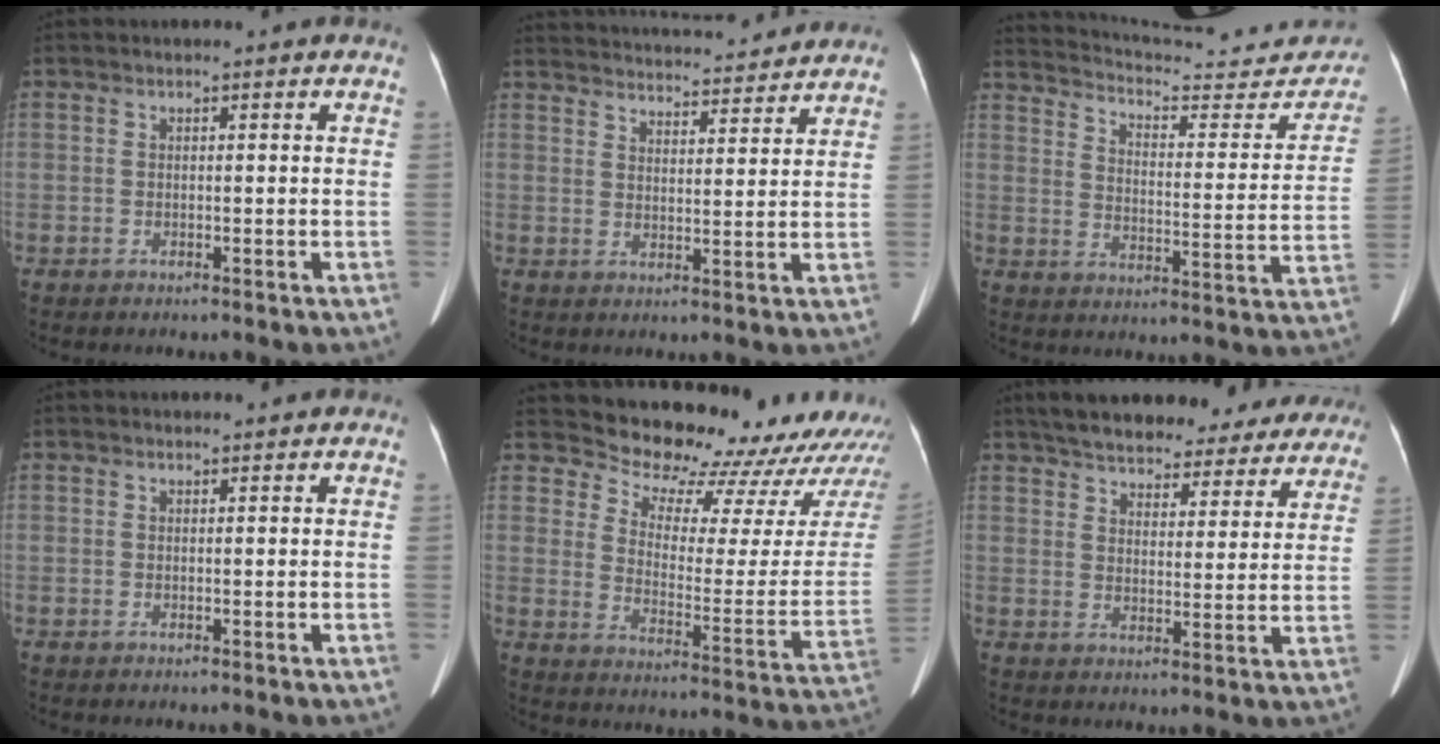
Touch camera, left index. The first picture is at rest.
{"total": 18.5, "force": [17.8, 2.3, 4.8], "torque": [-0.078, 0.011, 0.245]}
{"total": 25.1, "force": [23.5, 4.2, 7.6], "torque": [-0.114, -0.072, 0.296]}
{"total": 1.3, "force": [1.2, 0.2, 0.5], "torque": [-0.006, 0.002, 0.015]}
{"total": 20.5, "force": [19.6, 4.3, 4.0], "torque": [-0.045, -0.095, 0.236]}
{"total": 27.5, "force": [24.2, 7.7, 10.5], "torque": [-0.160, -0.014, 0.299]}